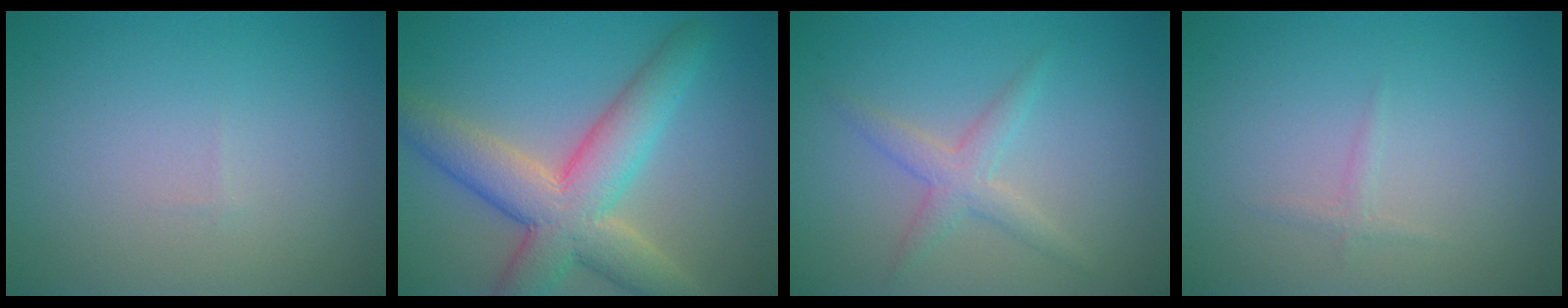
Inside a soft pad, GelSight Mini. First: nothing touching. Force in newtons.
{"total": 8.0, "press": 8.0, "slide": 0.7}
{"total": 2.3, "press": 2.3, "slide": 0.1}
{"total": 0.7, "press": 0.7, "slide": 0.0}